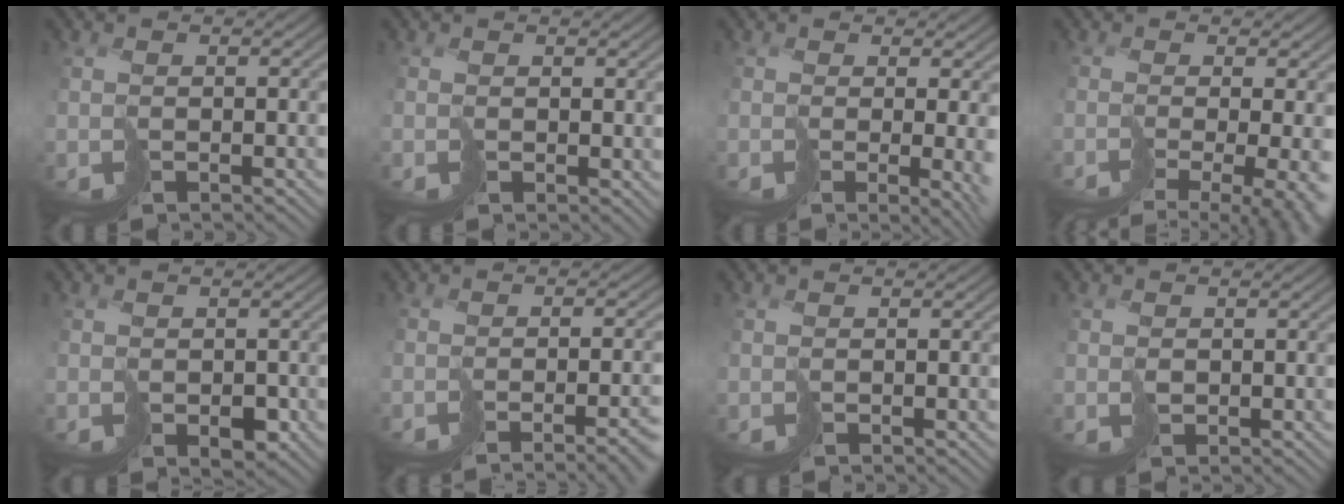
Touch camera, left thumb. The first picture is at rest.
{"total": 1.1, "force": [1.0, 0.1, -0.4], "torque": [0.006, 0.002, 0.018]}
{"total": 5.7, "force": [0.4, 1.9, 5.3], "torque": [-0.087, -0.018, 0.033]}
{"total": 8.5, "force": [-3.7, 3.0, 7.1], "torque": [-0.109, -0.035, -0.004]}
{"total": 2.2, "force": [0.0, 1.9, 1.2], "torque": [-0.015, -0.006, 0.007]}
{"total": 4.9, "force": [-3.4, 0.4, 3.5], "torque": [-0.032, -0.013, -0.040]}
{"total": 0.0}
{"total": 0.8, "force": [0.6, 0.6, -0.1], "torque": [0.009, 0.001, 0.012]}